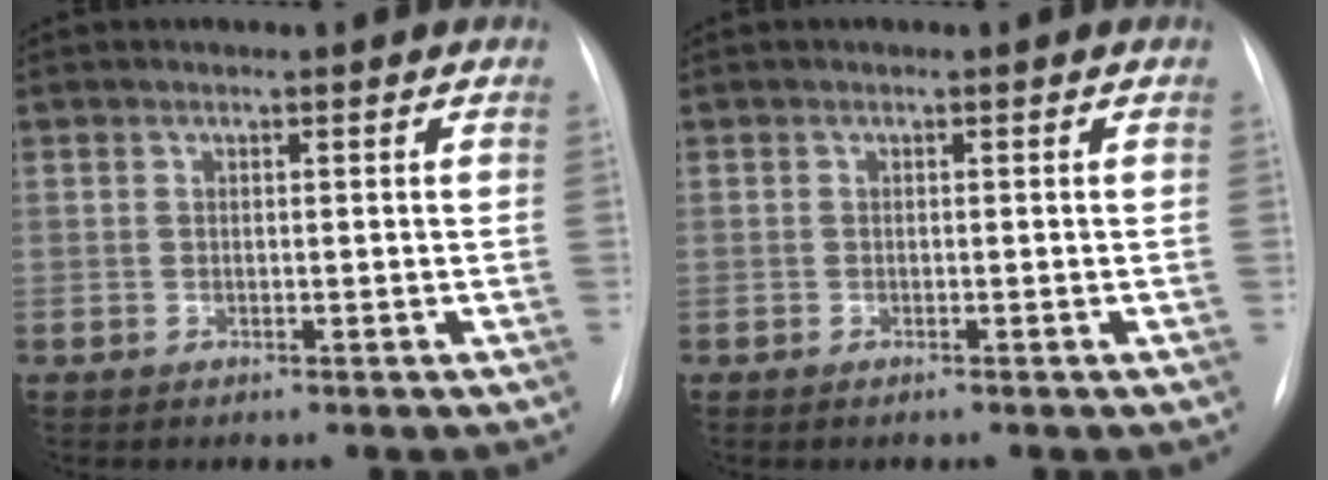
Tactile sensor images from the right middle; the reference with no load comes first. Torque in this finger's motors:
{"motor_torque": [0.25, -0.42, -0.01, 0.01]}